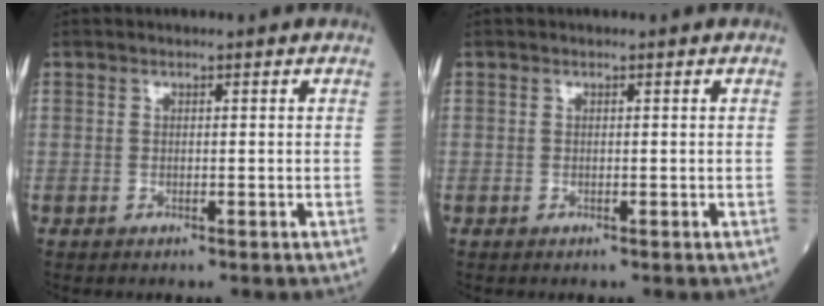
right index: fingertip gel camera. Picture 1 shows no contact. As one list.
[{"total": 0.0}]